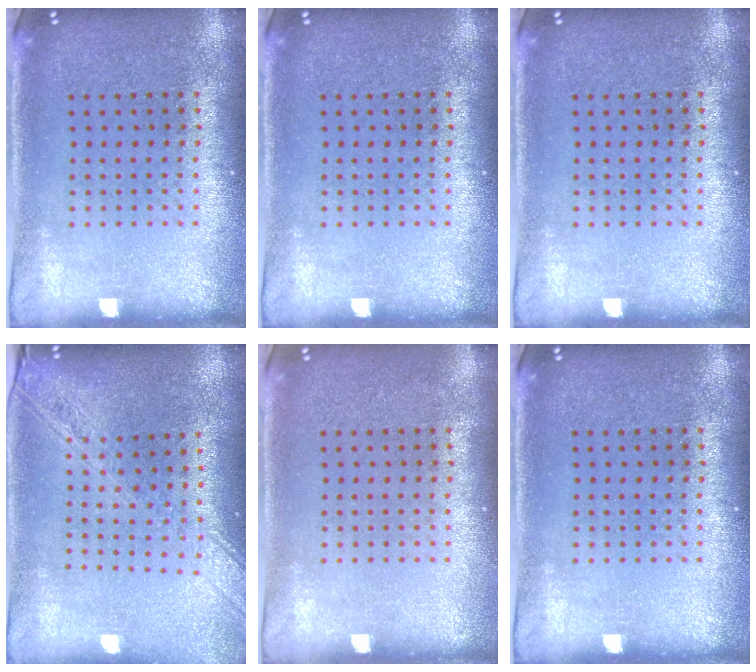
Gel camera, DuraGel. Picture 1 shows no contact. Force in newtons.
{"total": 0.0}
{"total": 0.0}
{"total": 2.3, "press": 1.9, "slide": 1.3}
{"total": 0.0}
{"total": 0.0}